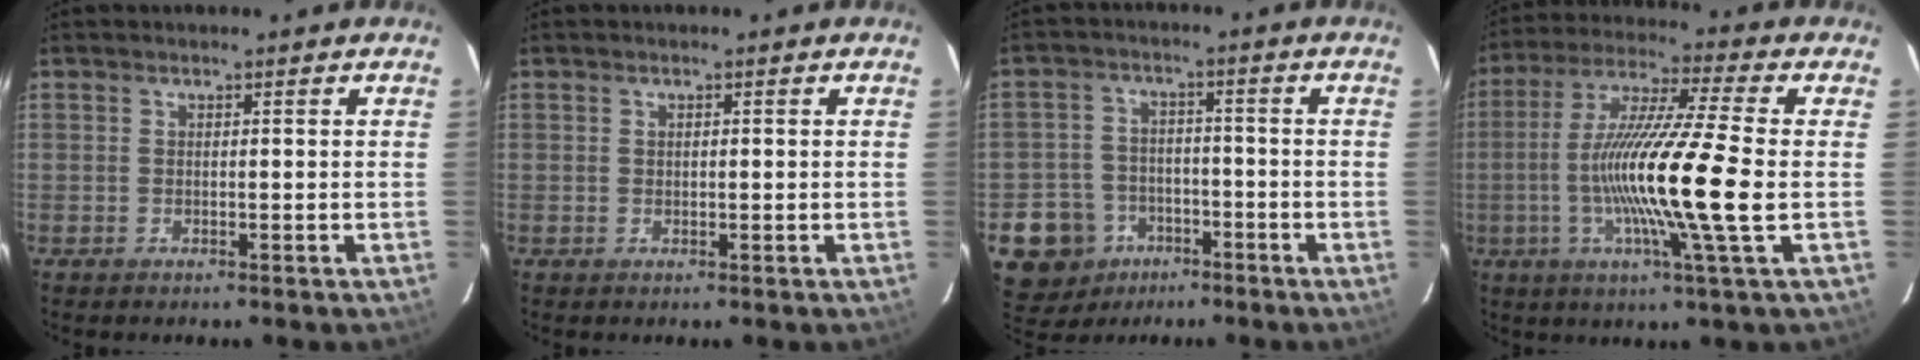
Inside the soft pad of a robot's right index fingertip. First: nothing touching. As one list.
[{"total": 0.6, "force": [0.2, 0.4, 0.4], "torque": [-0.007, 0.002, 0.004]}, {"total": 10.2, "force": [-5.0, 8.7, 1.8], "torque": [-0.071, 0.029, -0.067]}, {"total": 16.8, "force": [-2.6, -1.3, 16.5], "torque": [-0.311, -0.007, -0.056]}]